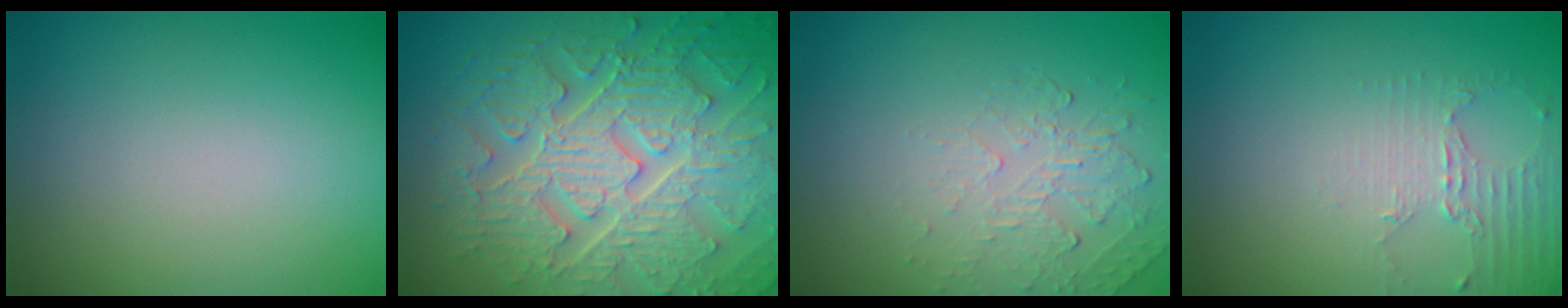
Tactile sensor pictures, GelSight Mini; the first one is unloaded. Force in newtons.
{"total": 9.2, "press": 6.8, "slide": 6.2}
{"total": 2.1, "press": 0.9, "slide": 1.9}
{"total": 2.0, "press": 1.5, "slide": 1.4}